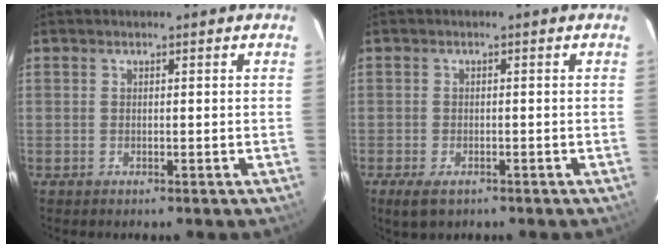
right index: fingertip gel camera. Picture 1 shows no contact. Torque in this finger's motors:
{"motor_torque": [0.47, -0.38, 0.08, 0.04]}